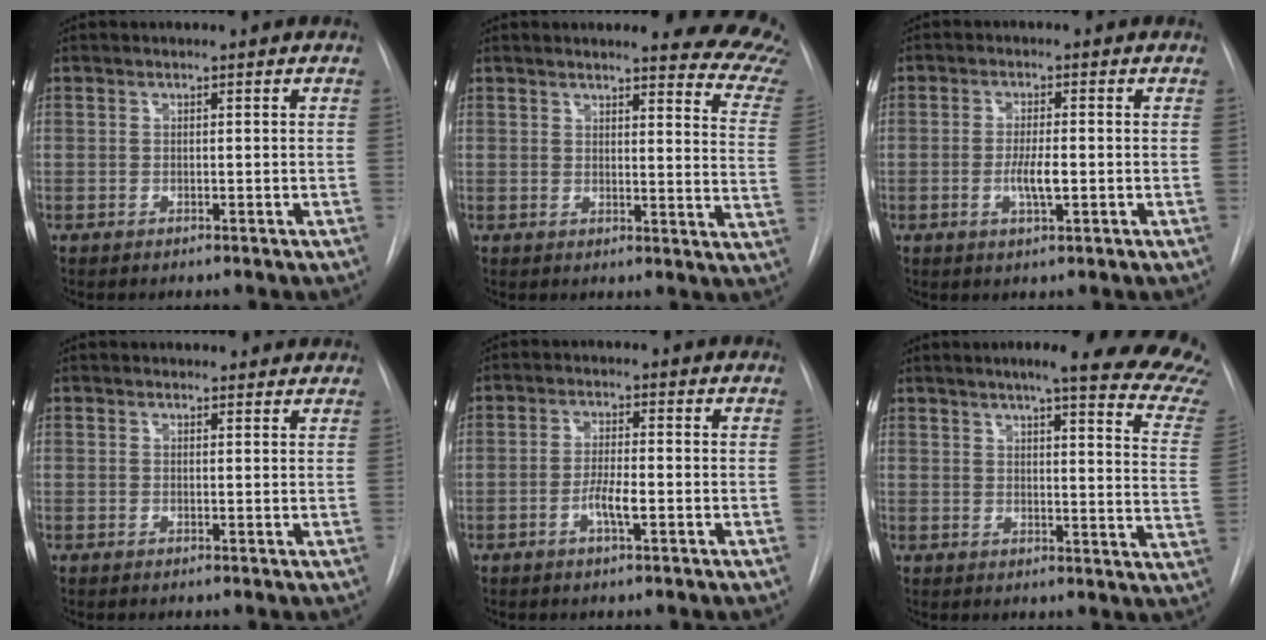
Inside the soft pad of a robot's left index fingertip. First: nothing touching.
{"total": 13.4, "force": [12.8, 1.4, 3.8], "torque": [-0.011, -0.111, 0.101]}
{"total": 3.8, "force": [-1.5, 0.7, 3.5], "torque": [-0.066, -0.008, -0.025]}
{"total": 3.3, "force": [2.9, 1.6, 0.4], "torque": [0.006, 0.001, 0.020]}
{"total": 3.7, "force": [-2.0, 0.5, 3.1], "torque": [-0.059, -0.006, -0.038]}
{"total": 21.9, "force": [19.1, 1.2, 10.6], "torque": [-0.130, -0.083, 0.202]}